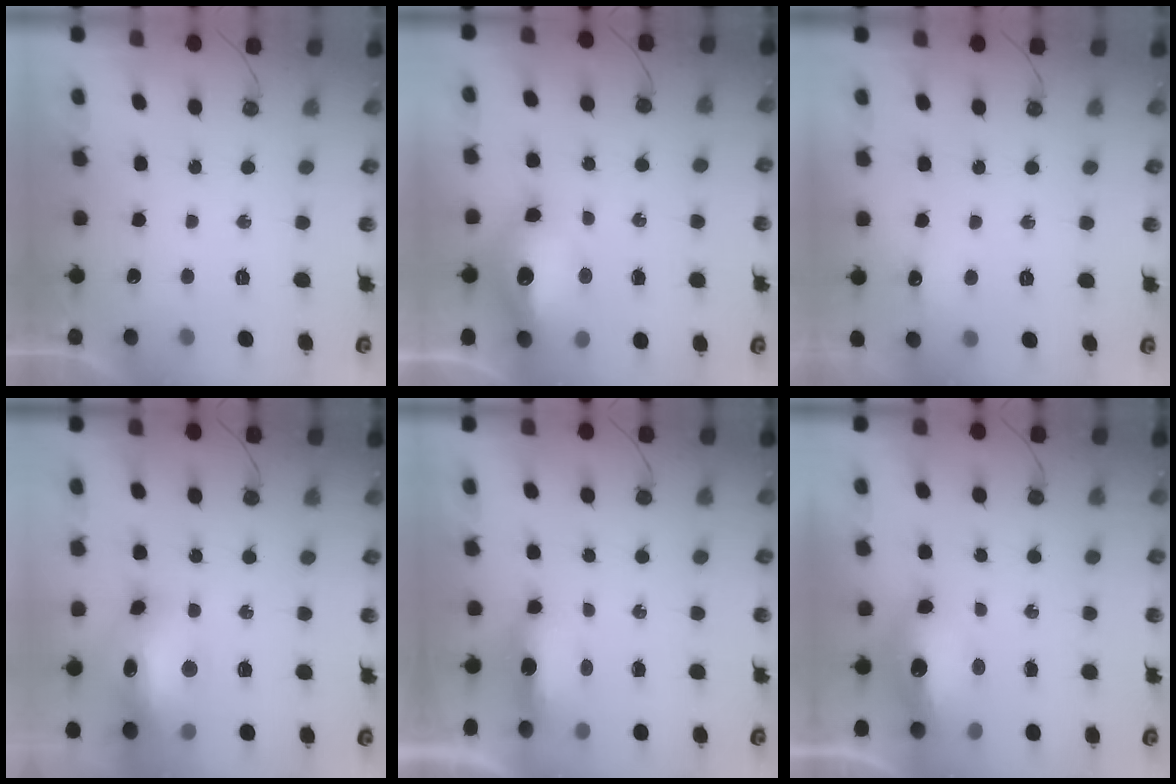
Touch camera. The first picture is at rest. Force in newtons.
{"total": 15.9, "press": 15.3, "slide": 4.2}
{"total": 5.0, "press": 4.9, "slide": 0.9}
{"total": 16.5, "press": 16.5, "slide": 1.4}
{"total": 13.9, "press": 8.4, "slide": 11.0}
{"total": 12.9, "press": 12.8, "slide": 1.4}